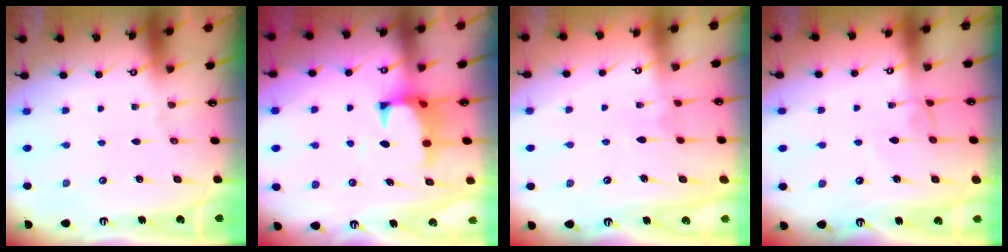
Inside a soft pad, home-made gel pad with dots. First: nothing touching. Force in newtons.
{"total": 1.4, "press": 0.9, "slide": 1.0}
{"total": 2.9, "press": 2.8, "slide": 0.5}
{"total": 3.3, "press": 3.3, "slide": 0.0}